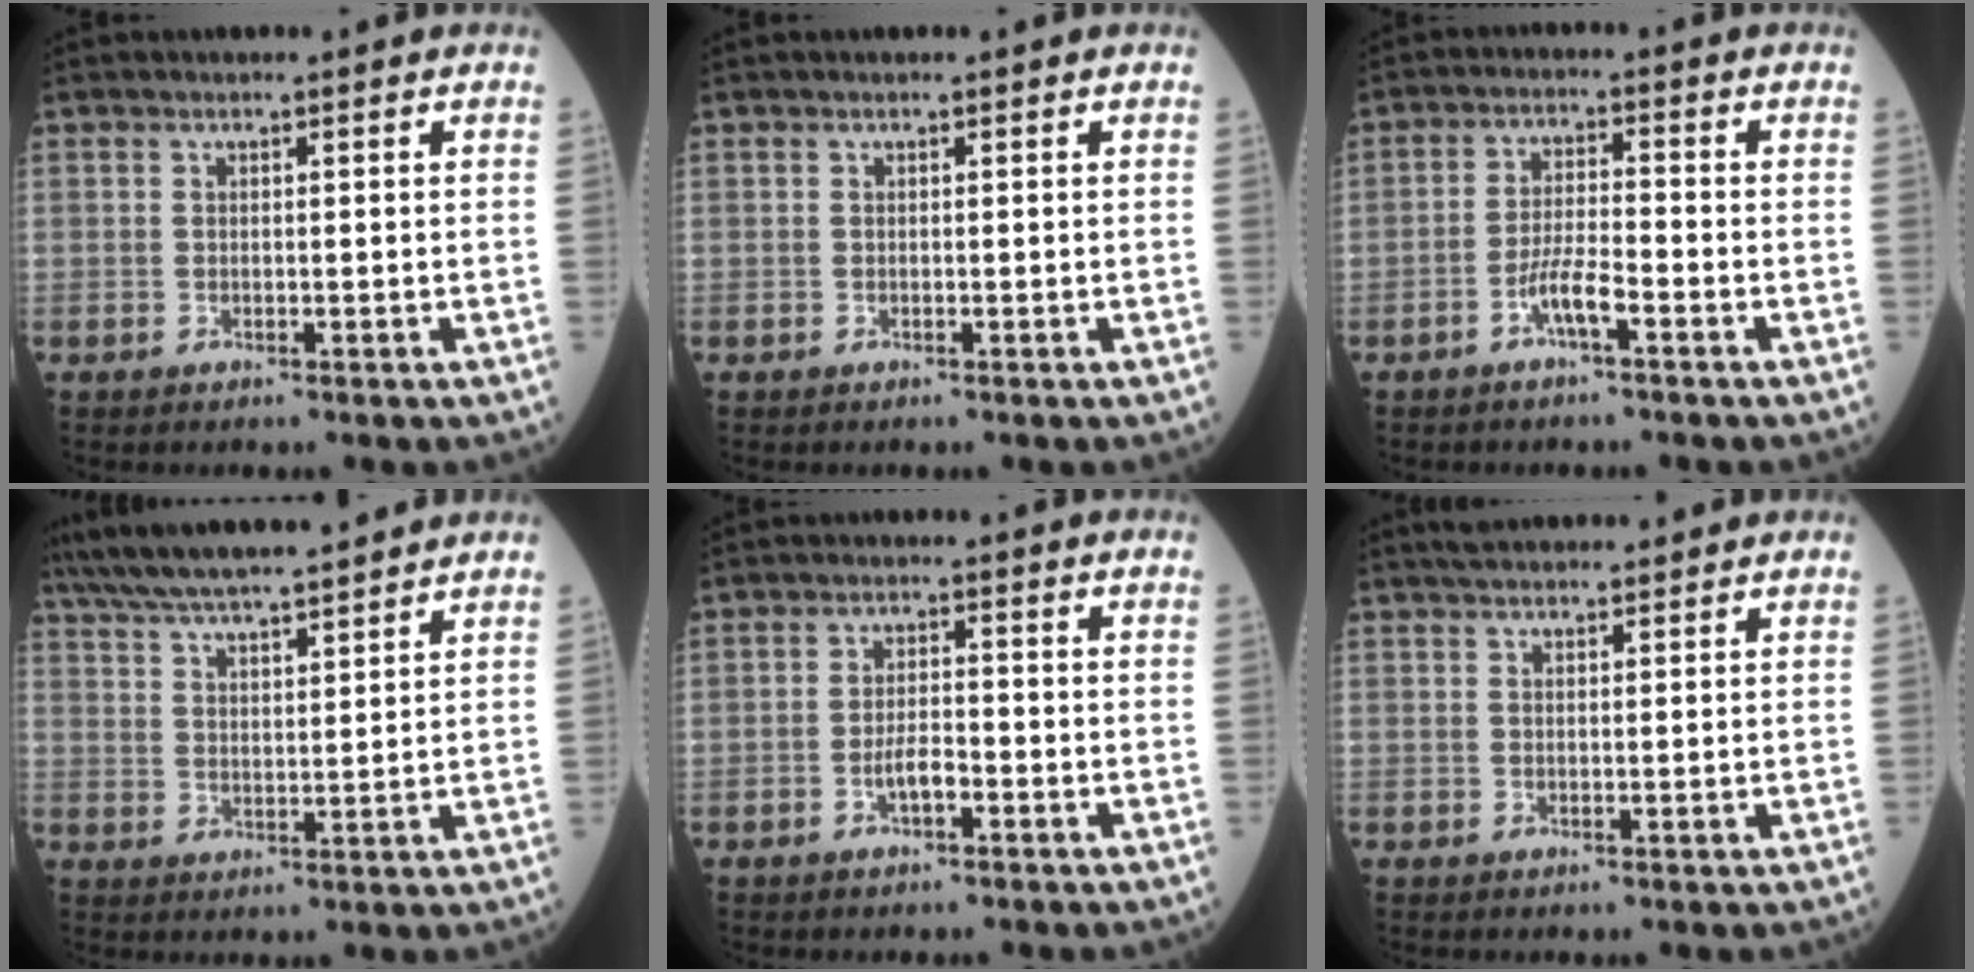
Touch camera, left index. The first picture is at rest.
{"total": 0.0}
{"total": 4.4, "force": [-2.7, 0.4, 3.5], "torque": [-0.070, -0.003, -0.055]}
{"total": 15.0, "force": [13.4, 1.2, 6.8], "torque": [-0.124, 0.024, 0.216]}
{"total": 3.1, "force": [-1.6, 0.9, 2.5], "torque": [-0.045, -0.003, -0.033]}
{"total": 4.8, "force": [4.3, 0.9, 1.9], "torque": [-0.023, 0.032, 0.069]}